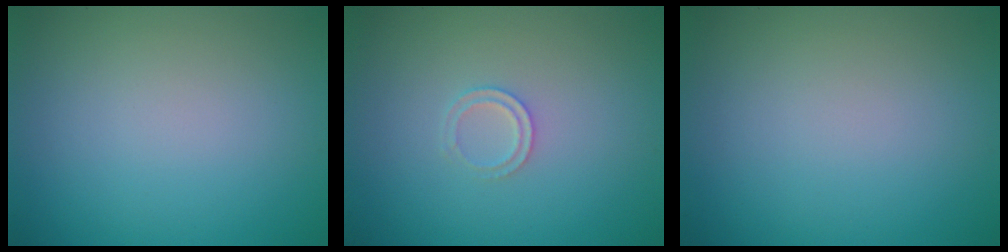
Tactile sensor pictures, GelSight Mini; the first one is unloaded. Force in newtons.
{"total": 1.2, "press": 1.2, "slide": 0.2}
{"total": 0.0}